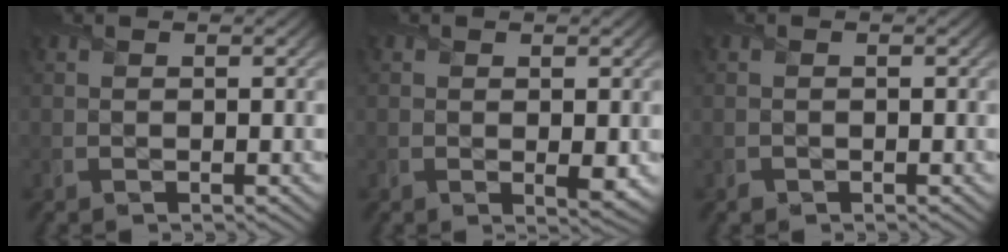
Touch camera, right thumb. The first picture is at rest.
{"total": 1.4, "force": [0.0, 0.4, 1.4], "torque": [-0.025, -0.008, 0.003]}
{"total": 0.0}